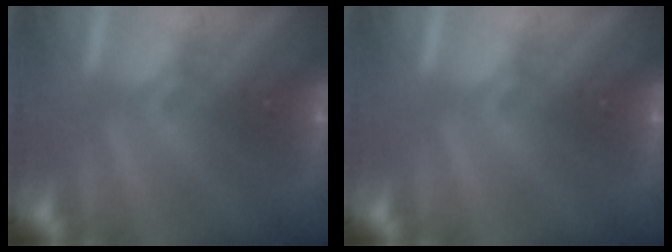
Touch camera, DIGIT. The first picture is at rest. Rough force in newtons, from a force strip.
{"total": 0.0}